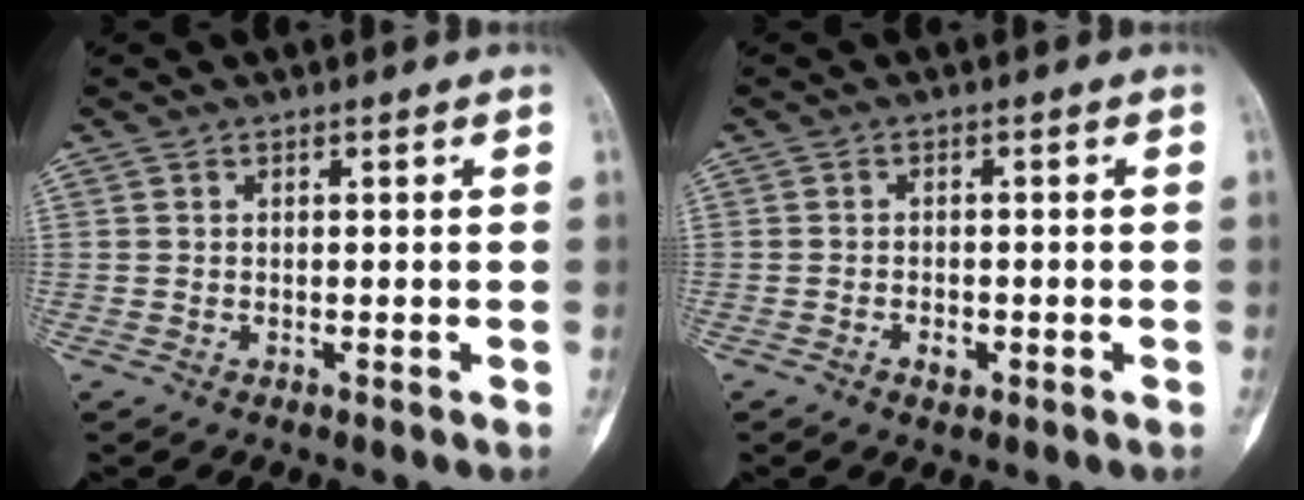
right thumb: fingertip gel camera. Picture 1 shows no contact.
{"total": 2.1, "force": [-1.0, 1.2, 1.3], "torque": [-0.019, 0.006, -0.014]}